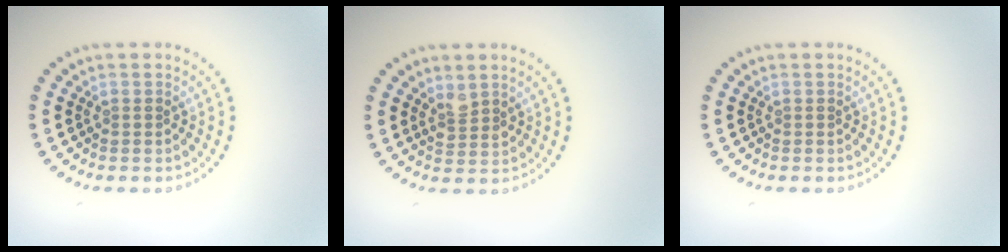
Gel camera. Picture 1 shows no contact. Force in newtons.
{"total": 1.6, "press": 1.4, "slide": 0.8}
{"total": 0.0}